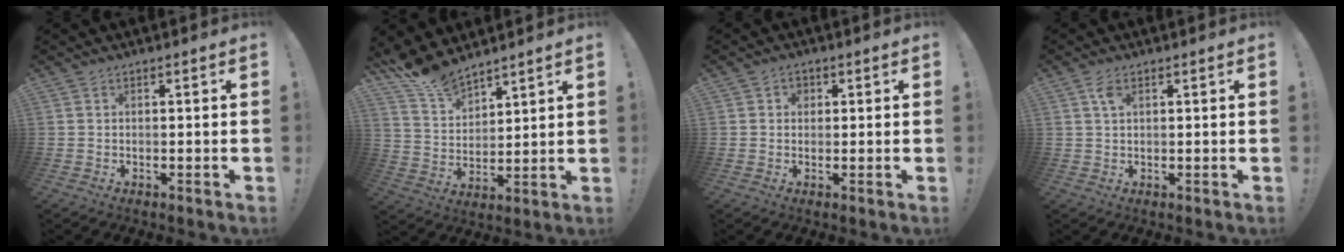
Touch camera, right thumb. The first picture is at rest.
{"total": 10.4, "force": [9.7, 3.4, 1.9], "torque": [-0.060, -0.074, 0.189]}
{"total": 2.2, "force": [0.4, 2.0, 0.9], "torque": [-0.003, -0.002, 0.005]}
{"total": 3.0, "force": [1.3, 1.4, 2.2], "torque": [-0.046, 0.001, 0.024]}